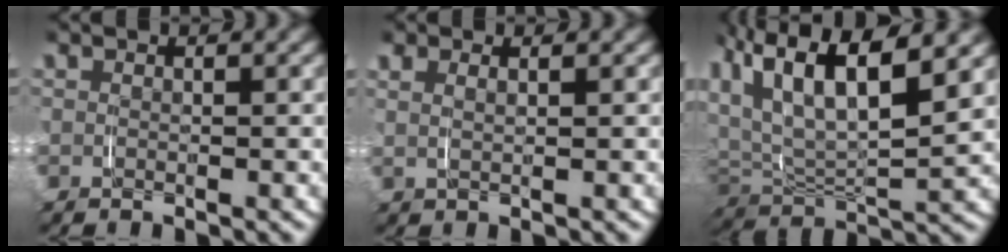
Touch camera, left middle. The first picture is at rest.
{"total": 1.3, "force": [0.9, 0.2, 1.0], "torque": [-0.021, 0.003, 0.022]}
{"total": 9.5, "force": [3.2, 5.5, 7.0], "torque": [-0.156, 0.001, 0.056]}